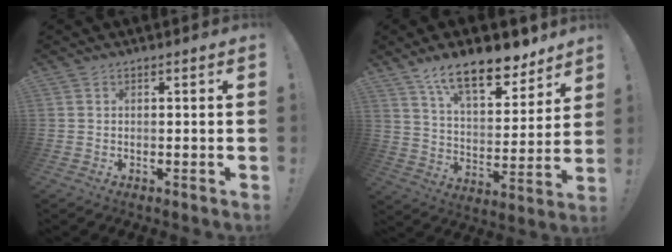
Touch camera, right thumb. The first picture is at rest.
{"total": 16.5, "force": [11.7, 6.4, 9.8], "torque": [-0.146, -0.081, 0.201]}